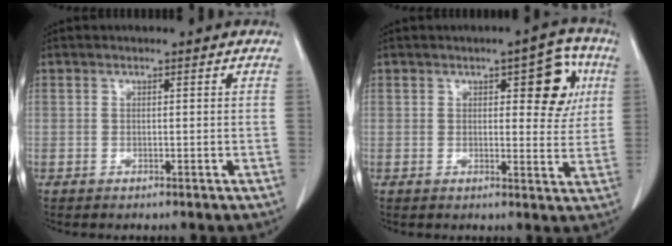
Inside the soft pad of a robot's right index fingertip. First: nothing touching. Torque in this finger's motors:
{"motor_torque": [0.38, 0.42, 0.11, 0.05]}